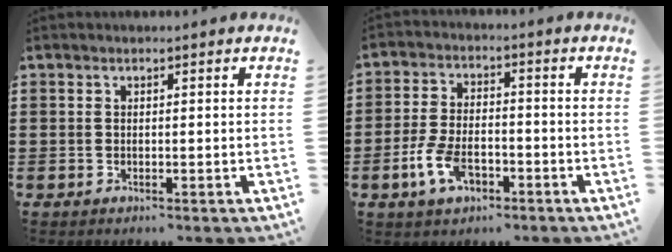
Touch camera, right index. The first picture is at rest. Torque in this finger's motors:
{"motor_torque": [2.14, 0.00, 0.21, 0.16]}